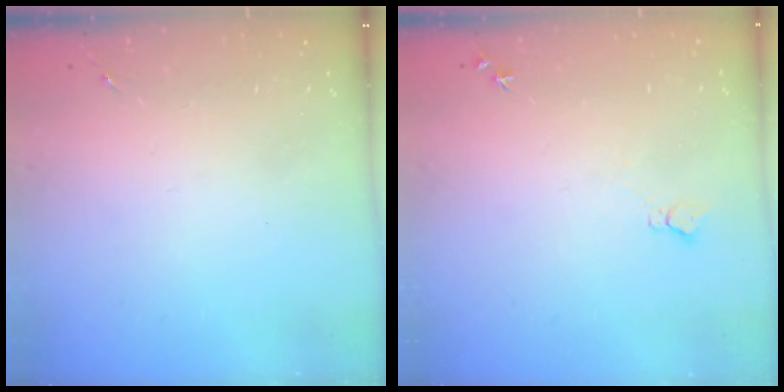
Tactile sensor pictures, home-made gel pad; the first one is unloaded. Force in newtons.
{"total": 4.6, "press": 4.6, "slide": 0.6}